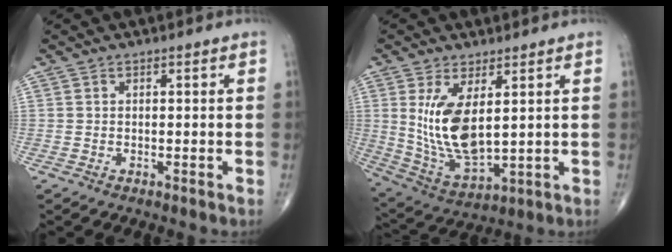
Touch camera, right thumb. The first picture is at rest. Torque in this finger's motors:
{"motor_torque": [-0.35, 1.03, 0.94, 0.50, 0.42]}